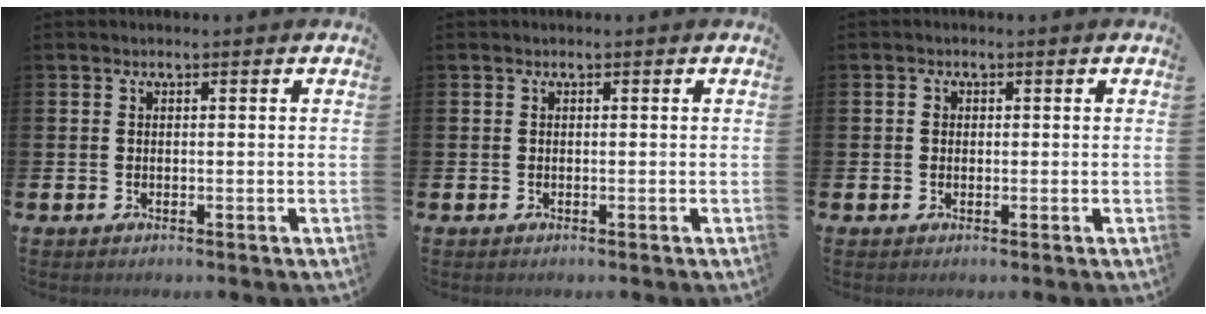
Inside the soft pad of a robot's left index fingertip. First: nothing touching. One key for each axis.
{"total": 0.0}
{"total": 0.9, "fx": 0.2, "fy": 0.8, "fz": 0.5, "tx": 0.004, "ty": 0.002, "tz": 0.000}